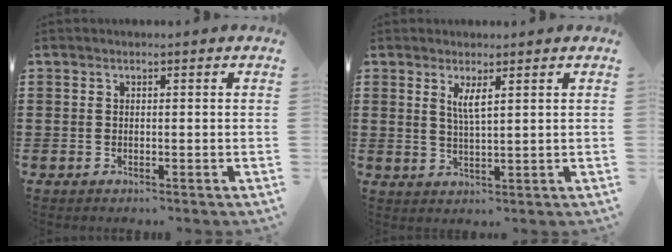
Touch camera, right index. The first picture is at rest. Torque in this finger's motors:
{"motor_torque": [0.01, 0.01, 0.11, 0.07]}